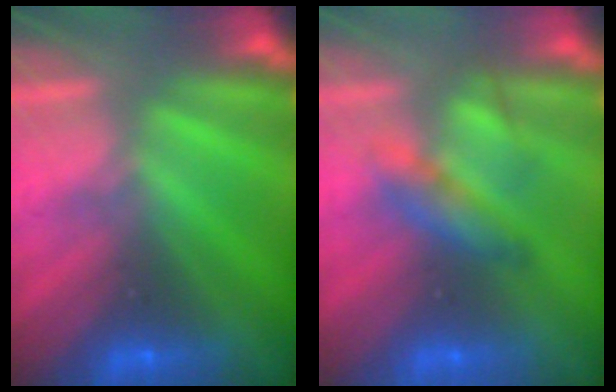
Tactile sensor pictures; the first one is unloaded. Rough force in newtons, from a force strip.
{"total": 2.2}